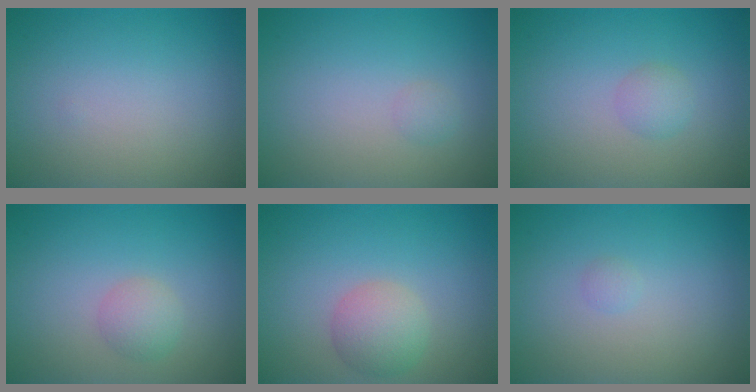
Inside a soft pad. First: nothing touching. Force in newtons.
{"total": 0.7, "press": 0.7, "slide": 0.0}
{"total": 1.3, "press": 1.3, "slide": 0.1}
{"total": 1.8, "press": 1.8, "slide": 0.0}
{"total": 3.0, "press": 3.0, "slide": 0.2}
{"total": 0.5, "press": 0.5, "slide": 0.0}